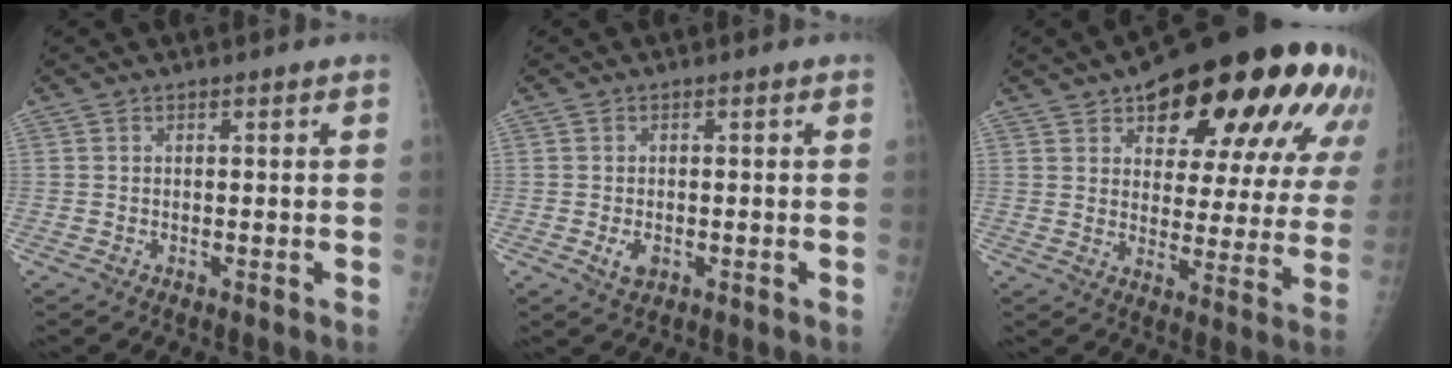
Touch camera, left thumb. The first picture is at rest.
{"total": 2.8, "force": [-0.9, 1.9, 1.9], "torque": [-0.028, 0.000, -0.011]}
{"total": 27.8, "force": [15.0, 11.6, 20.3], "torque": [-0.241, -0.021, 0.202]}